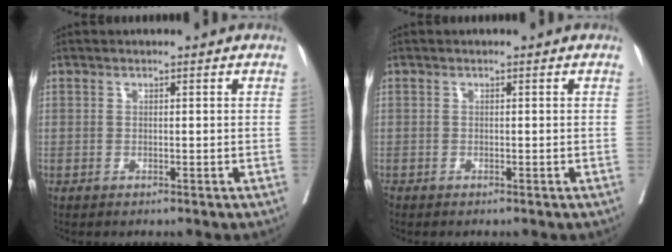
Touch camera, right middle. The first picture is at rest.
{"total": 1.1, "force": [-0.9, 0.6, 0.2], "torque": [-0.008, -0.004, -0.015]}